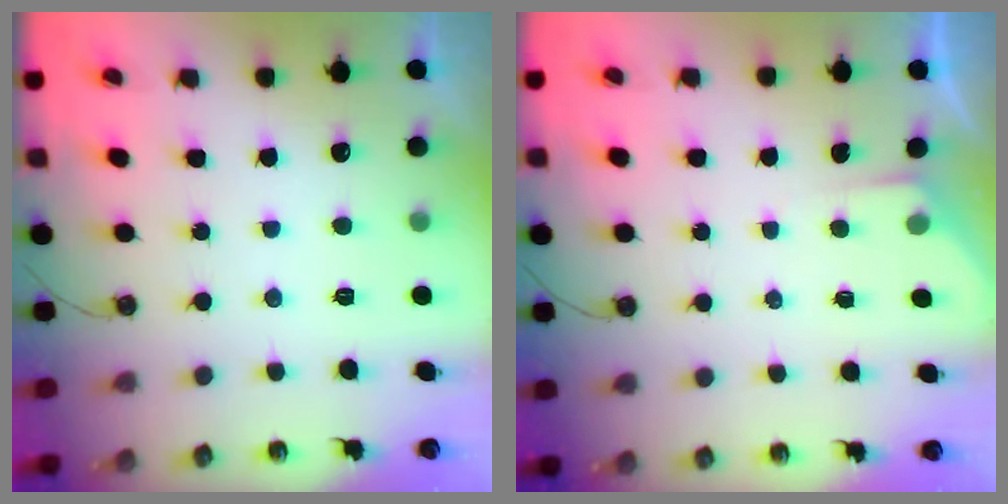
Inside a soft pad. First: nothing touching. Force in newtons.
{"total": 3.1, "press": 3.1, "slide": 0.4}